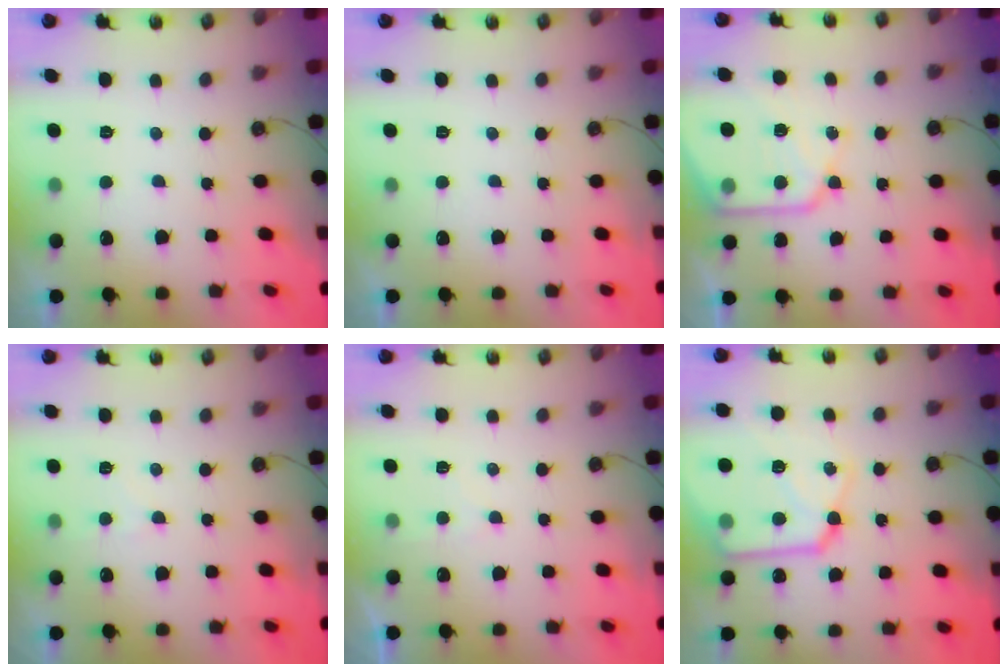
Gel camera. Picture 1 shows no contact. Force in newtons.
{"total": 0.0}
{"total": 13.2, "press": 13.2, "slide": 1.3}
{"total": 3.8, "press": 3.8, "slide": 0.5}
{"total": 3.3, "press": 3.2, "slide": 0.4}
{"total": 16.4, "press": 16.4, "slide": 1.5}